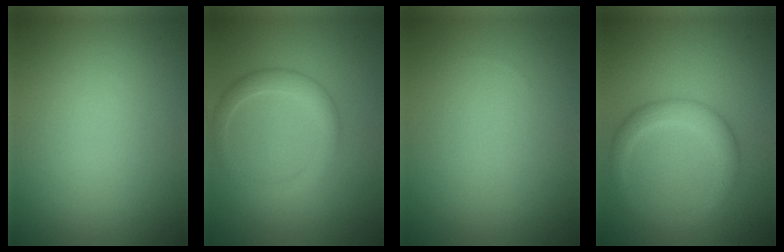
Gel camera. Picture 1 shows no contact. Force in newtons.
{"total": 2.5, "press": 2.5, "slide": 0.0}
{"total": 0.0}
{"total": 2.8, "press": 2.8, "slide": 0.2}